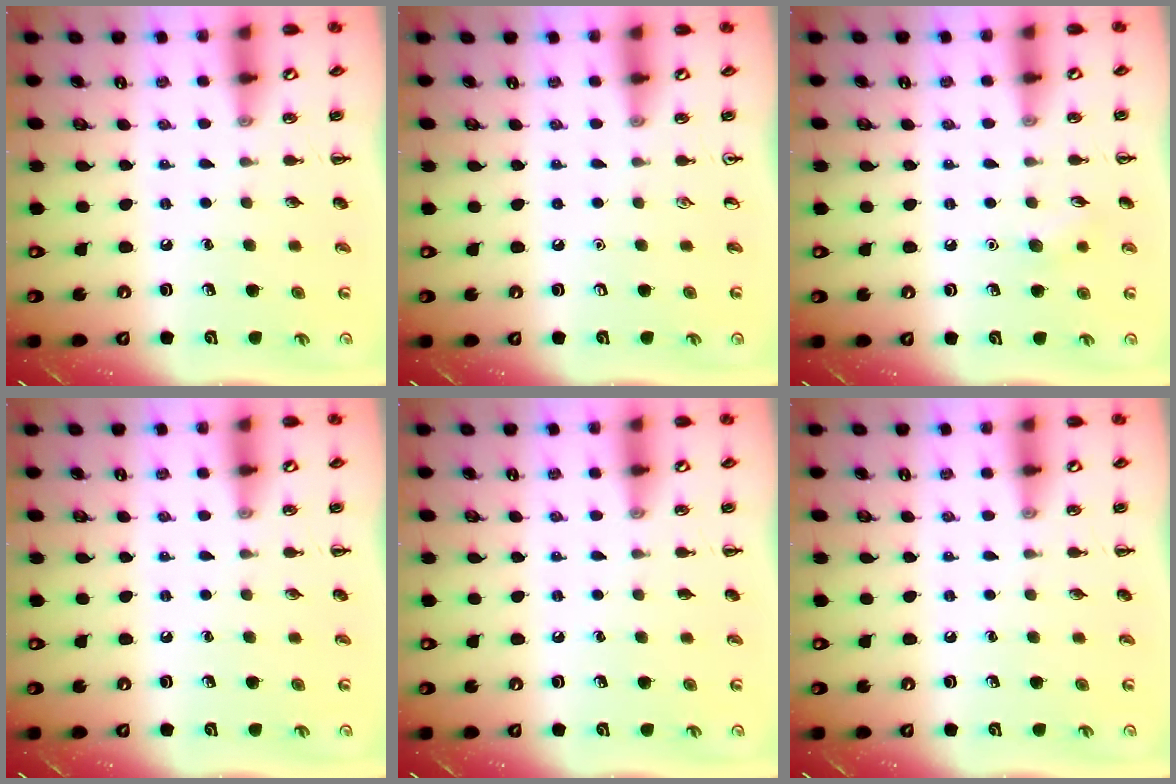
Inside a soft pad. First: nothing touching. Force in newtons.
{"total": 0.0}
{"total": 5.4, "press": 5.2, "slide": 1.4}
{"total": 0.0}
{"total": 0.0}
{"total": 0.0}